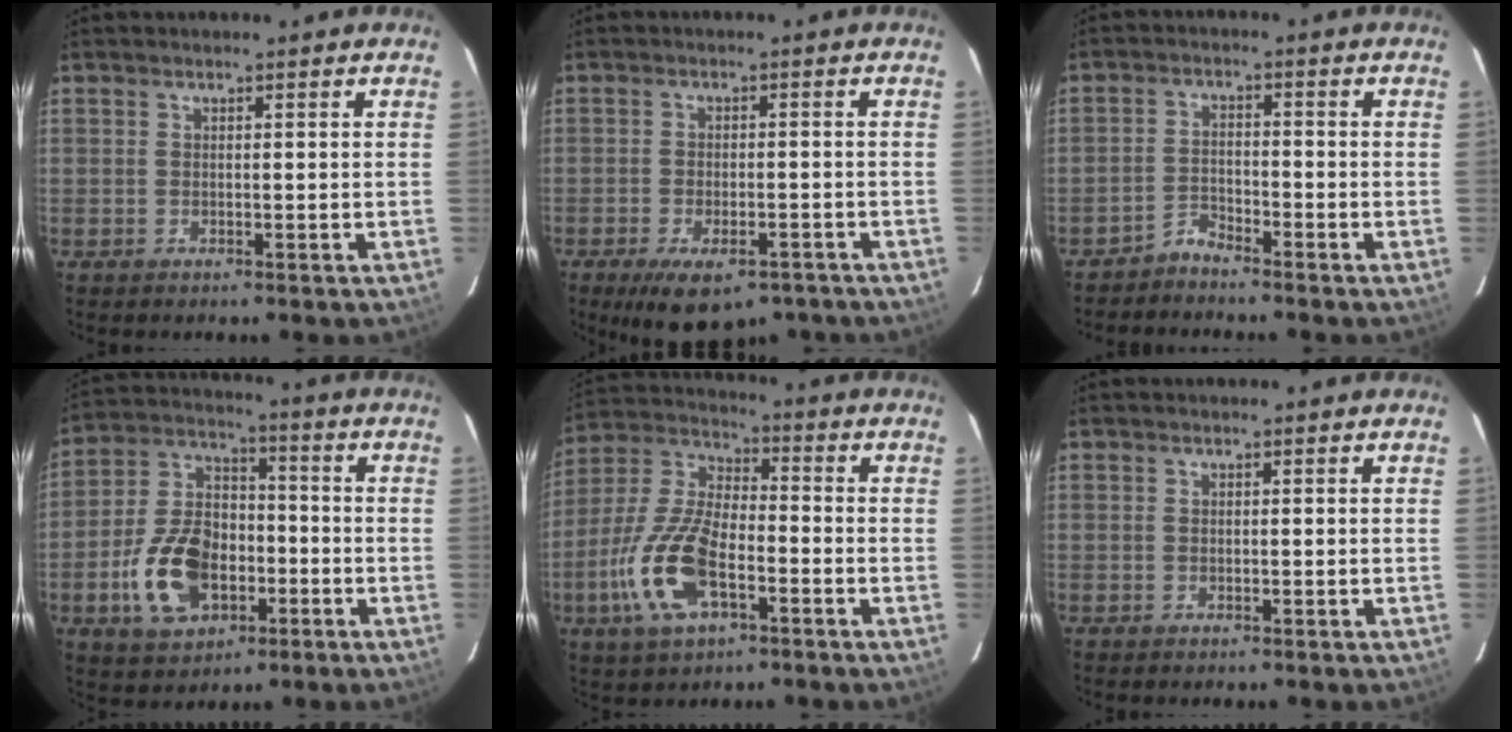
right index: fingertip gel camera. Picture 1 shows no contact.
{"total": 9.9, "force": [-6.6, 4.4, 5.9], "torque": [-0.117, -0.022, -0.092]}
{"total": 2.8, "force": [-2.7, 0.5, 0.1], "torque": [-0.003, 0.004, -0.056]}
{"total": 15.3, "force": [-5.2, 9.9, 10.5], "torque": [-0.226, 0.015, -0.081]}
{"total": 15.8, "force": [-6.0, 7.1, 12.7], "torque": [-0.285, -0.004, -0.116]}
{"total": 0.0}